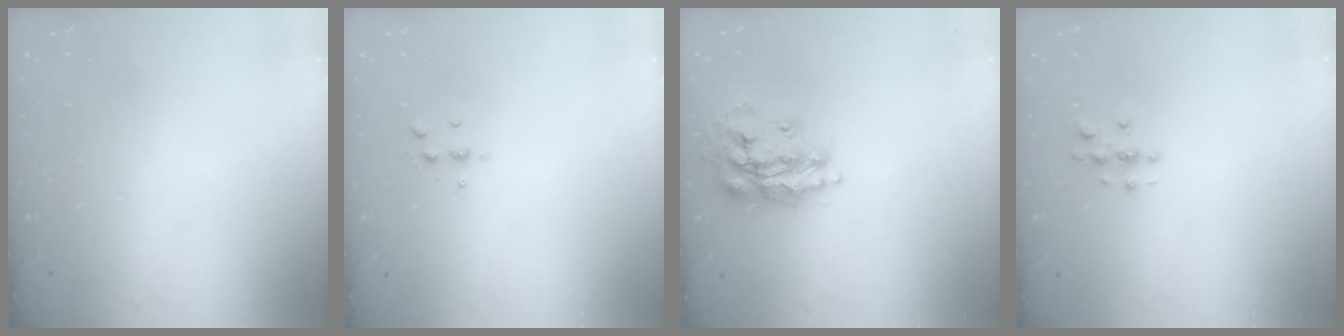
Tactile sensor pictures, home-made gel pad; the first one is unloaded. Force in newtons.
{"total": 3.9, "press": 3.9, "slide": 0.6}
{"total": 16.2, "press": 16.2, "slide": 1.4}
{"total": 2.8, "press": 2.8, "slide": 0.2}